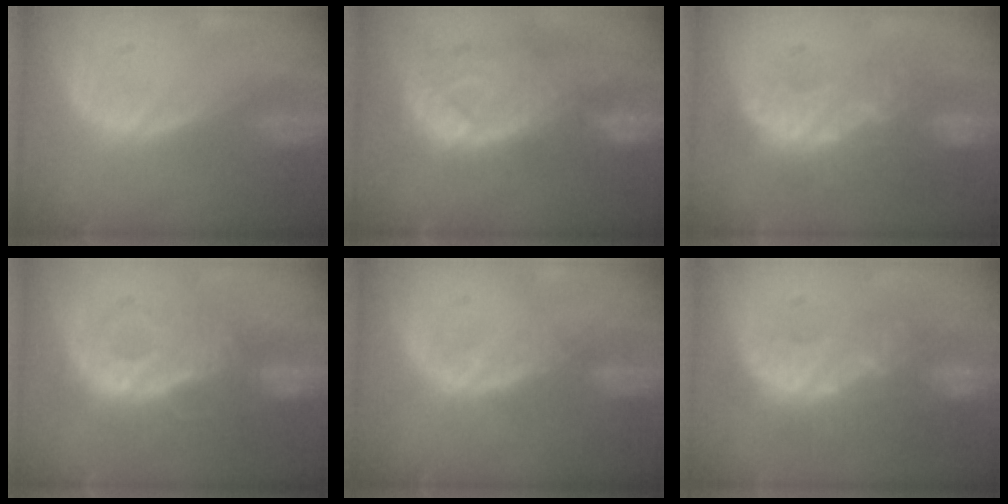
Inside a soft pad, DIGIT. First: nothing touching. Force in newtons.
{"total": 10.8, "press": 9.6, "slide": 5.0}
{"total": 9.5, "press": 8.8, "slide": 3.7}
{"total": 9.2, "press": 8.6, "slide": 3.1}
{"total": 1.9, "press": 1.9, "slide": 0.3}
{"total": 9.1, "press": 8.7, "slide": 2.7}